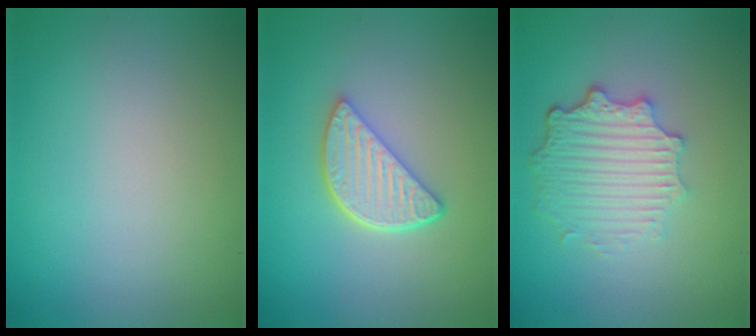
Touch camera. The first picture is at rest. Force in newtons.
{"total": 3.9, "press": 3.2, "slide": 2.3}
{"total": 4.4, "press": 3.6, "slide": 2.6}